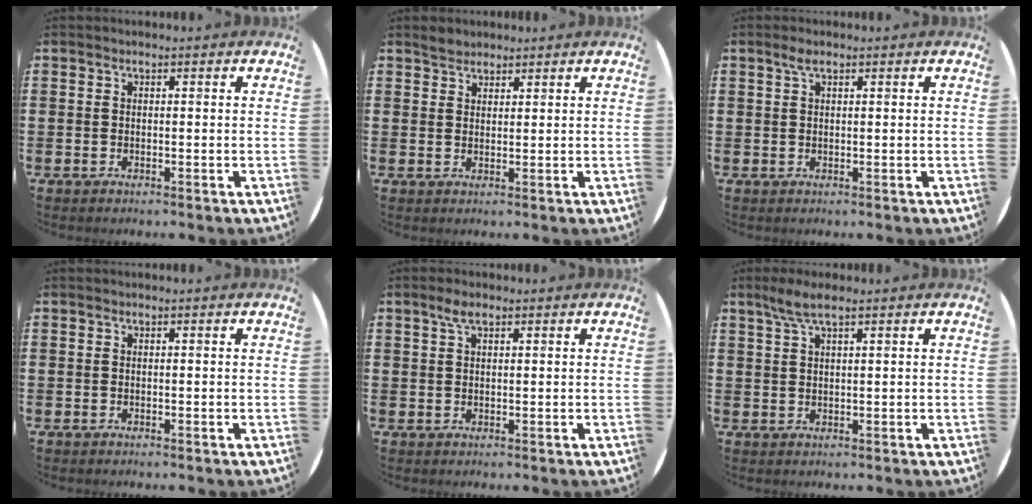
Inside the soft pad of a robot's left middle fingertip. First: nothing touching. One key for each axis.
{"total": 1.9, "fx": 1.8, "fy": 0.6, "fz": -0.1, "tx": 0.007, "ty": 0.000, "tz": 0.034}
{"total": 1.4, "fx": 0.8, "fy": 0.5, "fz": 1.1, "tx": -0.015, "ty": 0.001, "tz": 0.011}
{"total": 0.0}
{"total": 2.3, "fx": 1.3, "fy": 0.9, "fz": 1.6, "tx": -0.034, "ty": 0.006, "tz": 0.023}
{"total": 3.3, "fx": 2.3, "fy": 0.5, "fz": 2.3, "tx": -0.050, "ty": 0.005, "tz": 0.040}